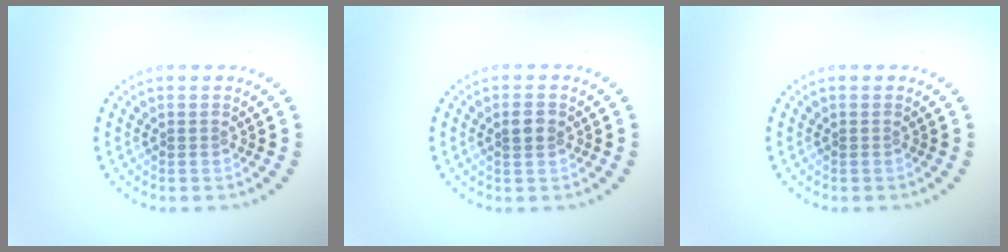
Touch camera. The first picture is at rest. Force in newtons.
{"total": 1.5, "press": 1.5, "slide": 0.3}
{"total": 0.0}